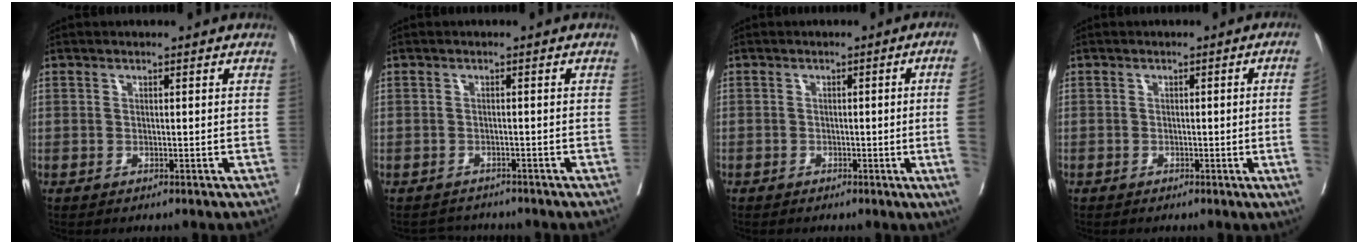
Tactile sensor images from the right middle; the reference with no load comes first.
{"total": 2.4, "force": [-2.3, 0.5, -0.7], "torque": [0.009, -0.009, -0.037]}
{"total": 6.3, "force": [-1.0, -2.0, 5.9], "torque": [-0.055, -0.012, -0.015]}
{"total": 4.0, "force": [-0.6, -1.4, 3.7], "torque": [-0.043, -0.007, -0.007]}